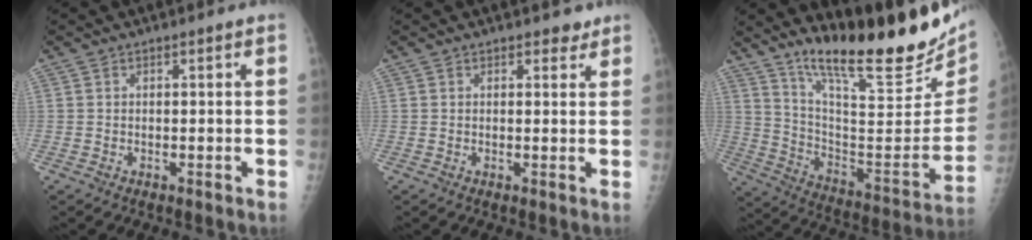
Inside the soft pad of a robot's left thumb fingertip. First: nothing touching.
{"total": 1.8, "force": [1.4, 1.0, 0.5], "torque": [0.010, -0.008, 0.013]}
{"total": 28.9, "force": [20.0, 7.4, 19.5], "torque": [-0.260, -0.098, 0.308]}